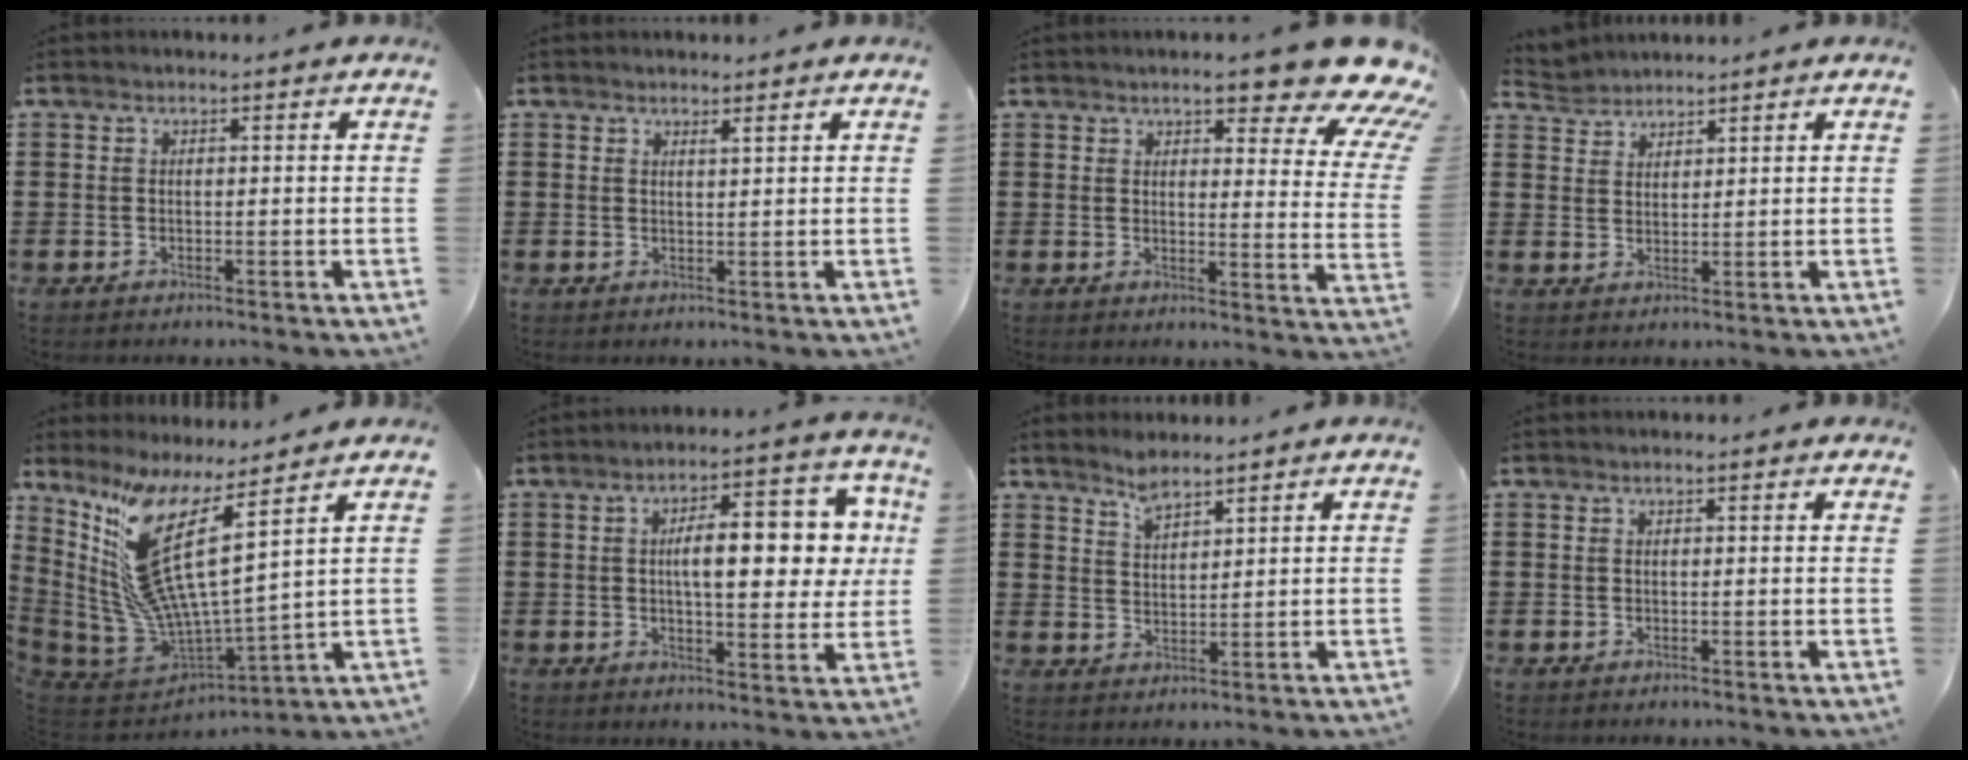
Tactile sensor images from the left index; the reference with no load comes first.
{"total": 1.5, "force": [1.4, 0.0, 0.6], "torque": [-0.006, -0.004, 0.024]}
{"total": 9.3, "force": [6.9, 1.8, 5.9], "torque": [-0.093, -0.038, 0.116]}
{"total": 2.7, "force": [2.5, 1.0, -0.3], "torque": [-0.007, -0.001, 0.048]}
{"total": 12.2, "force": [5.3, 2.4, 10.7], "torque": [-0.254, -0.071, 0.077]}
{"total": 11.7, "force": [2.0, 4.2, 10.7], "torque": [-0.161, 0.000, 0.024]}
{"total": 3.4, "force": [3.2, 1.0, 0.9], "torque": [-0.025, -0.003, 0.060]}
{"total": 0.8, "force": [0.6, 0.4, 0.0], "torque": [-0.003, 0.004, 0.012]}